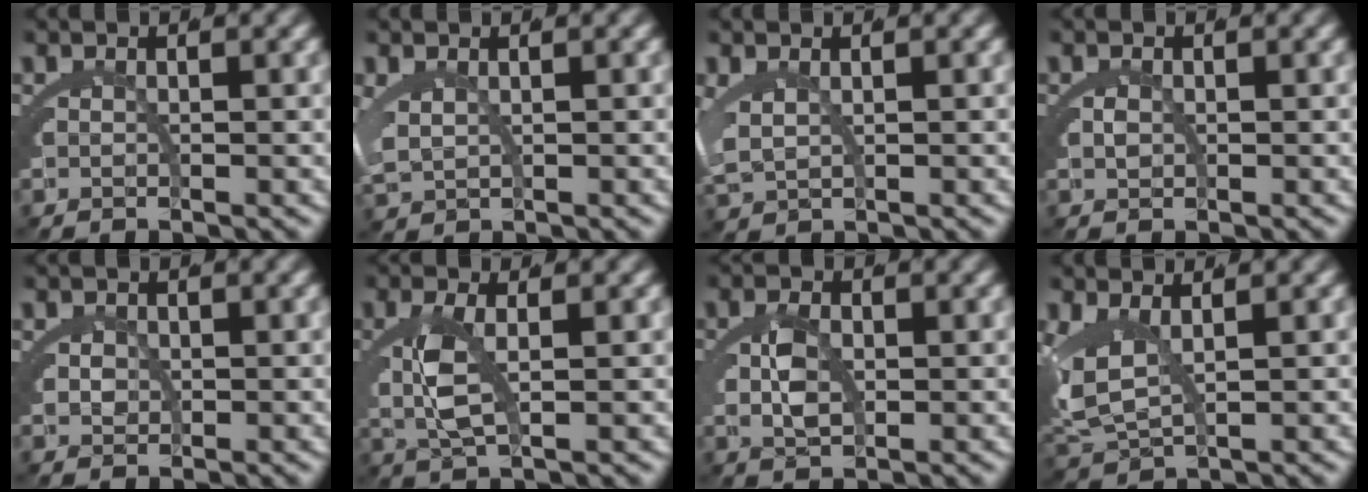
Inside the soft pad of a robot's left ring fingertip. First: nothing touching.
{"total": 2.4, "force": [0.8, 1.7, 1.5], "torque": [-0.057, -0.016, 0.031]}
{"total": 2.7, "force": [0.7, 1.9, 1.7], "torque": [-0.064, -0.018, 0.031]}
{"total": 0.5, "force": [0.1, -0.3, 0.4], "torque": [-0.011, -0.007, 0.007]}
{"total": 1.6, "force": [0.0, 1.4, 0.8], "torque": [-0.024, -0.011, 0.004]}
{"total": 3.9, "force": [0.6, 1.1, 3.6], "torque": [-0.087, -0.007, 0.018]}
{"total": 2.6, "force": [0.2, 1.4, 2.2], "torque": [-0.049, -0.004, 0.008]}
{"total": 5.0, "force": [0.6, 3.4, 3.6], "torque": [-0.113, -0.025, 0.030]}